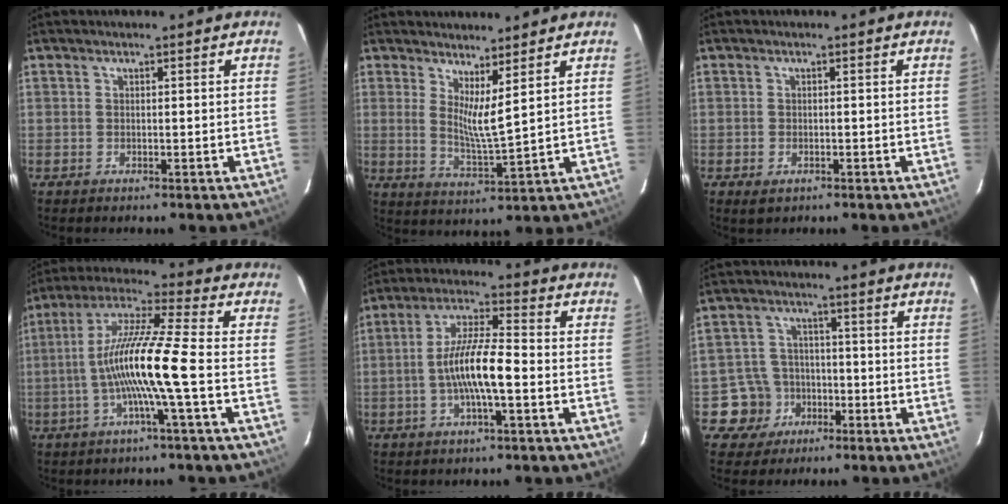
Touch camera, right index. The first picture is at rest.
{"total": 5.8, "force": [3.7, 0.0, 4.4], "torque": [-0.078, -0.021, 0.061]}
{"total": 2.1, "force": [-1.0, 1.4, 1.1], "torque": [-0.020, -0.005, -0.016]}
{"total": 13.8, "force": [-3.0, -0.8, 13.4], "torque": [-0.256, 0.007, -0.060]}
{"total": 10.2, "force": [-2.5, 1.6, 9.7], "torque": [-0.191, 0.006, -0.049]}
{"total": 7.2, "force": [-3.3, 6.4, 0.3], "torque": [-0.029, 0.028, -0.050]}